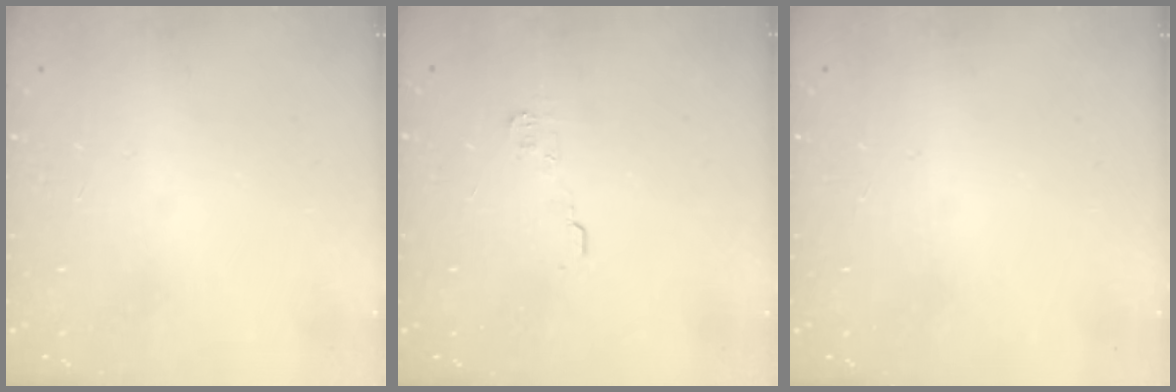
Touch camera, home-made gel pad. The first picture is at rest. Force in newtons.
{"total": 4.3, "press": 4.3, "slide": 0.5}
{"total": 0.0}